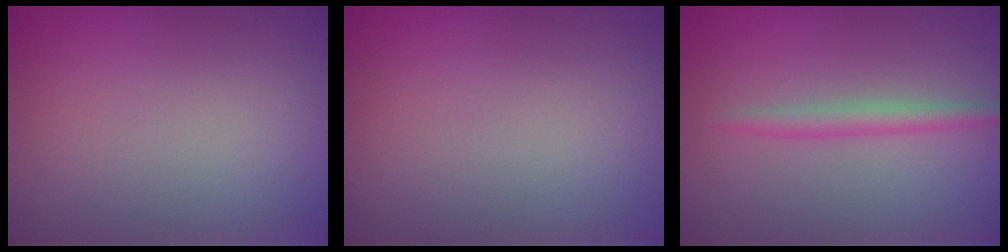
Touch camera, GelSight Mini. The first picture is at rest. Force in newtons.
{"total": 0.0}
{"total": 1.9, "press": 1.9, "slide": 0.2}